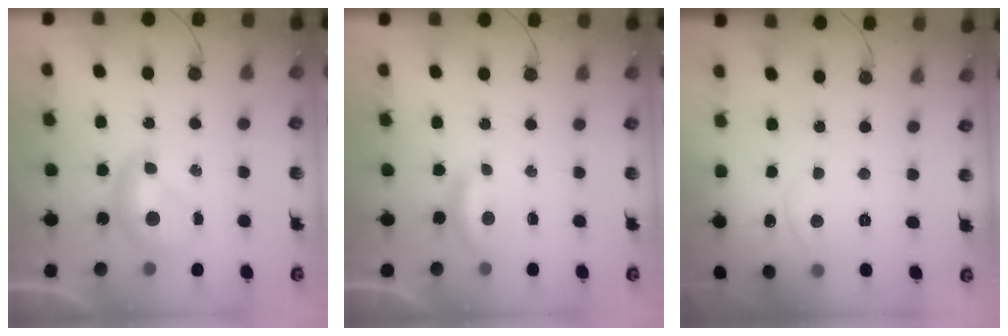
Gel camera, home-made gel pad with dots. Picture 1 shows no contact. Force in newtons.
{"total": 1.5, "press": 1.4, "slide": 0.4}
{"total": 0.9, "press": 0.7, "slide": 0.5}